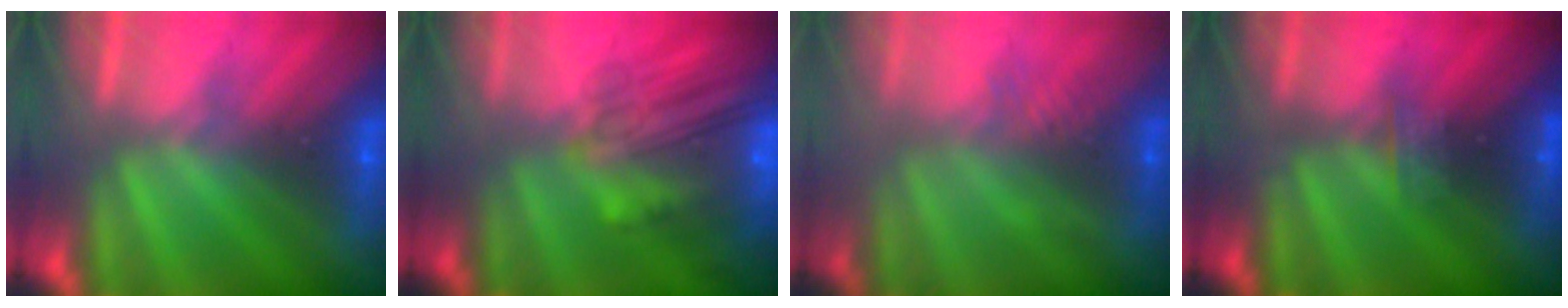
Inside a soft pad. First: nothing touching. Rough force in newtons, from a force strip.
{"total": 7.9}
{"total": 2.5}
{"total": 2.5}